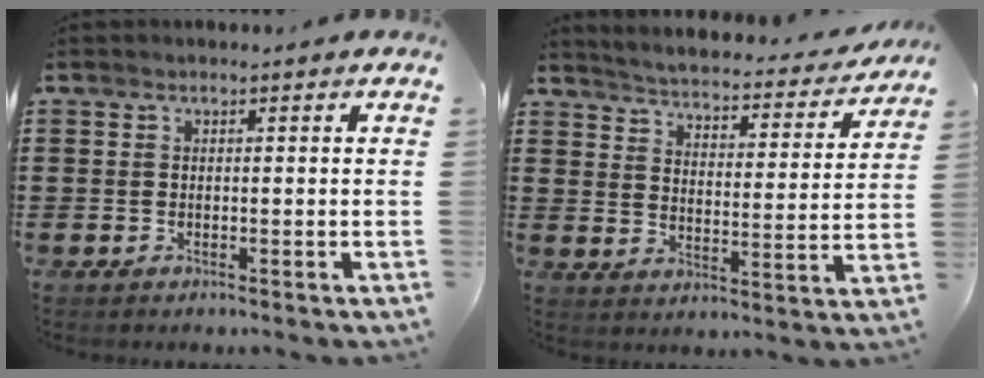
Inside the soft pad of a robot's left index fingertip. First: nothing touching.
{"total": 3.3, "force": [3.3, -0.2, 0.5], "torque": [-0.033, -0.032, 0.047]}